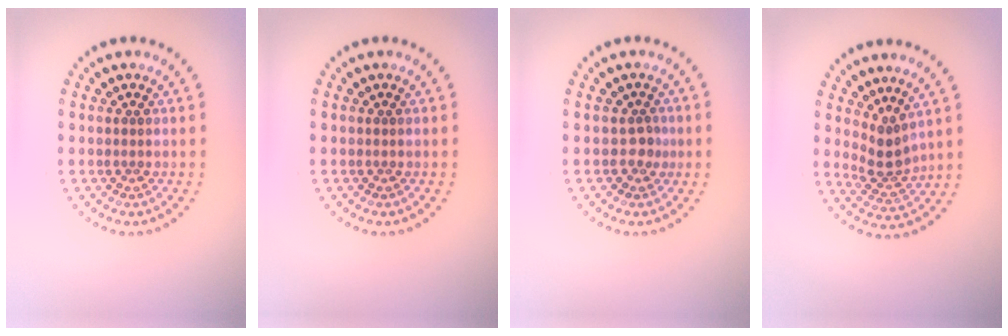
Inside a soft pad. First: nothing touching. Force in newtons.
{"total": 0.0}
{"total": 1.3, "press": 1.0, "slide": 0.8}
{"total": 2.6, "press": 1.9, "slide": 1.8}